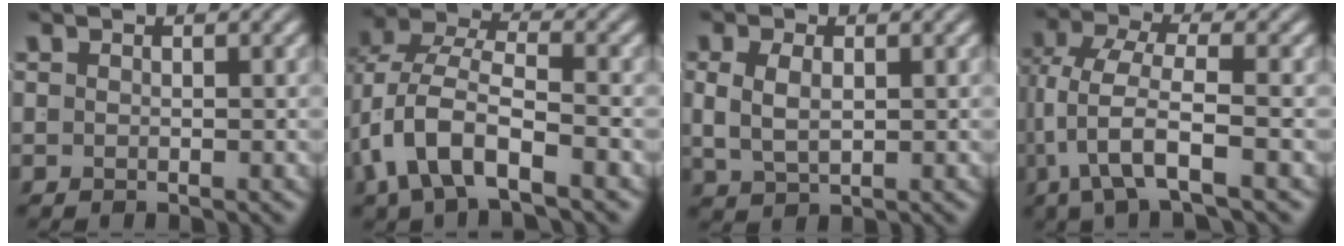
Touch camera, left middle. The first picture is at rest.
{"total": 6.5, "force": [-0.8, 4.3, 4.8], "torque": [-0.119, -0.018, -0.010]}
{"total": 3.6, "force": [0.4, 2.4, 2.5], "torque": [-0.051, -0.004, 0.015]}
{"total": 6.4, "force": [-1.4, 3.4, 5.2], "torque": [-0.123, -0.025, -0.017]}